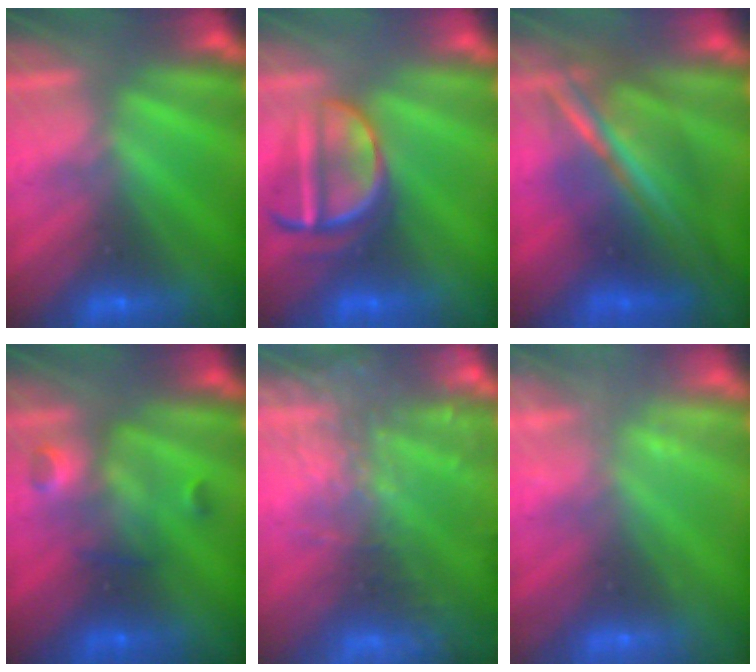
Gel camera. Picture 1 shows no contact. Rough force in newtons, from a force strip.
{"total": 3.6}
{"total": 6.1}
{"total": 3.0}
{"total": 7.7}
{"total": 2.2}